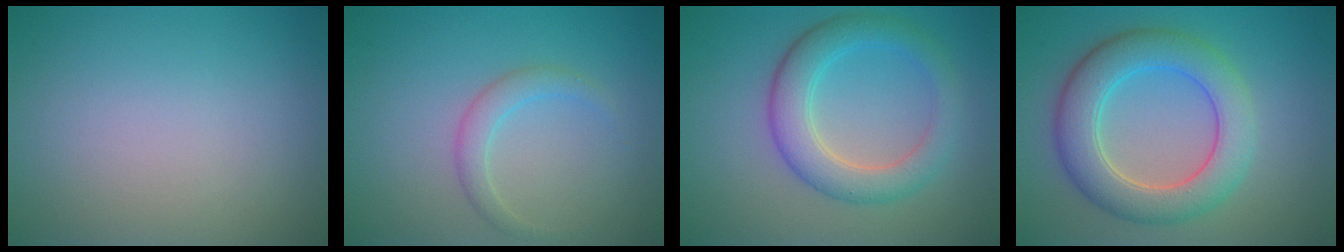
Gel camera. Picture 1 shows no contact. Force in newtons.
{"total": 1.8, "press": 1.8, "slide": 0.1}
{"total": 4.8, "press": 4.8, "slide": 0.1}
{"total": 6.5, "press": 6.5, "slide": 0.4}